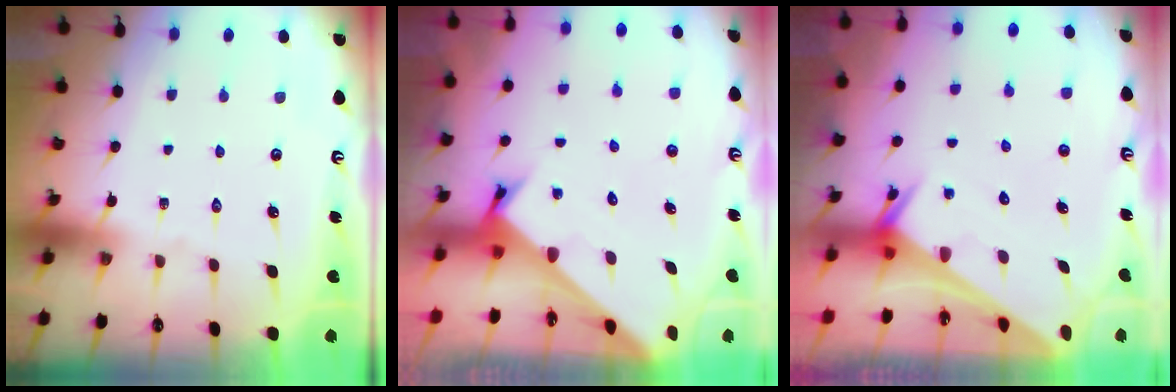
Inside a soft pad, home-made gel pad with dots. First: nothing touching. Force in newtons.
{"total": 3.7, "press": 3.7, "slide": 0.2}
{"total": 2.7, "press": 2.7, "slide": 0.1}